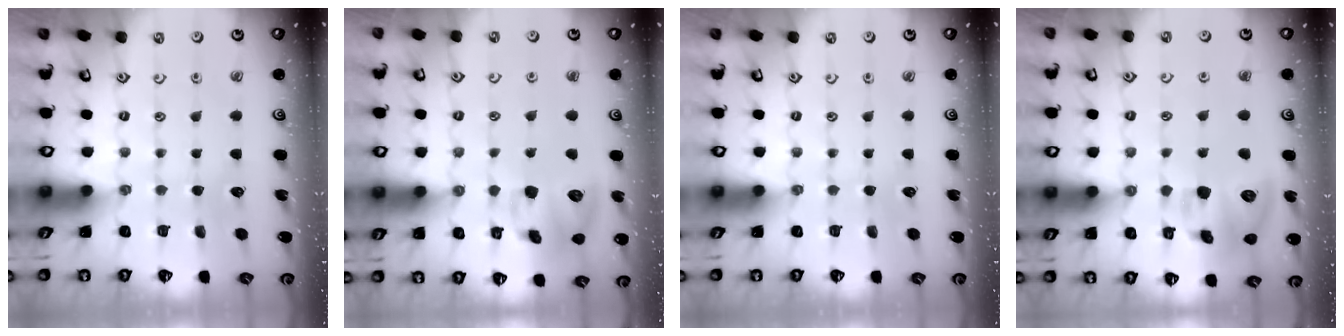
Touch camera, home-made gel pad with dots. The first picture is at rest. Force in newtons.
{"total": 11.7, "press": 11.5, "slide": 2.0}
{"total": 0.0}
{"total": 12.9, "press": 12.7, "slide": 2.2}